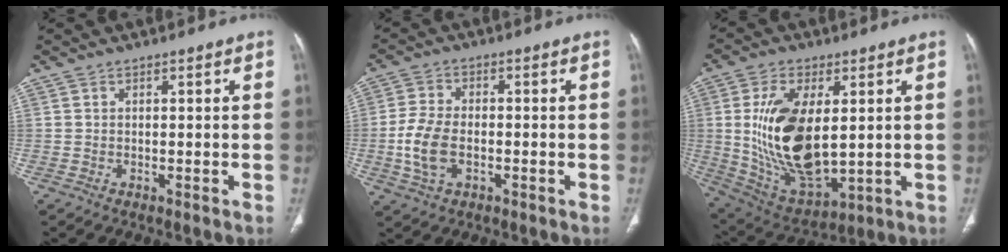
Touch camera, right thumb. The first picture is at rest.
{"total": 8.0, "force": [-1.7, 4.8, 6.1], "torque": [-0.130, 0.010, -0.033]}
{"total": 19.8, "force": [1.9, 10.1, 16.9], "torque": [-0.316, -0.021, 0.054]}